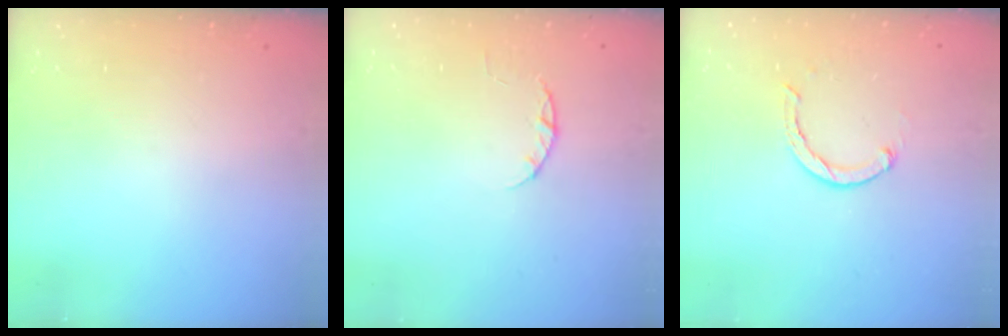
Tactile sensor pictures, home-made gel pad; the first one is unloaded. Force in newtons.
{"total": 2.4, "press": 2.3, "slide": 0.4}
{"total": 2.4, "press": 2.4, "slide": 0.1}